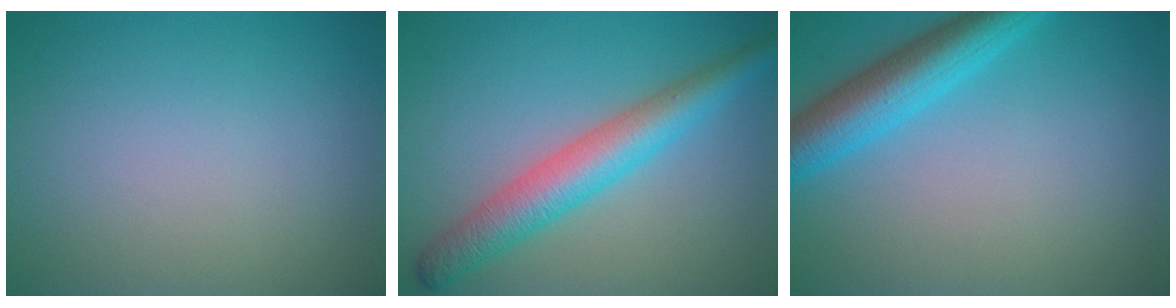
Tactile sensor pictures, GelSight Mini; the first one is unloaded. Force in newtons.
{"total": 5.4, "press": 5.4, "slide": 0.1}
{"total": 5.7, "press": 5.7, "slide": 0.3}